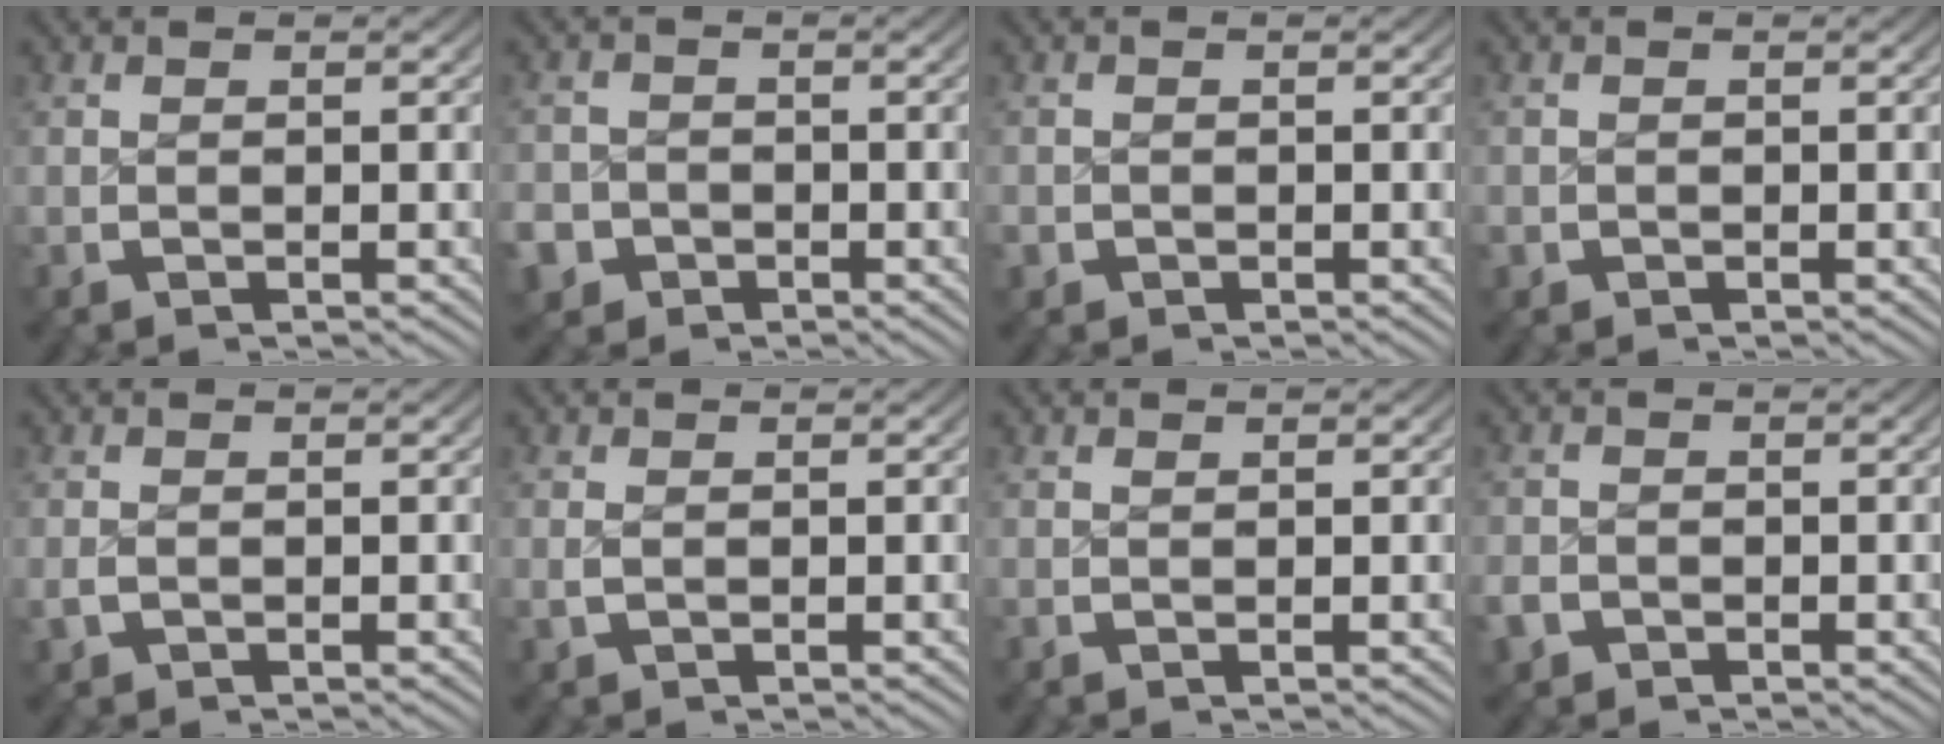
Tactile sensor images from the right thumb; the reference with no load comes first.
{"total": 4.5, "force": [-2.4, 3.7, 0.7], "torque": [-0.023, -0.024, -0.037]}
{"total": 1.1, "force": [-0.6, 0.9, 0.1], "torque": [-0.005, -0.008, -0.009]}
{"total": 0.8, "force": [-0.4, 0.6, 0.0], "torque": [-0.003, -0.008, -0.005]}
{"total": 0.8, "force": [-0.3, 0.7, 0.3], "torque": [-0.014, -0.006, -0.002]}
{"total": 0.6, "force": [0.0, 0.5, 0.4], "torque": [-0.016, -0.008, 0.006]}
{"total": 0.0}
{"total": 1.9, "force": [-1.2, 1.5, 0.3], "torque": [-0.012, -0.007, -0.022]}